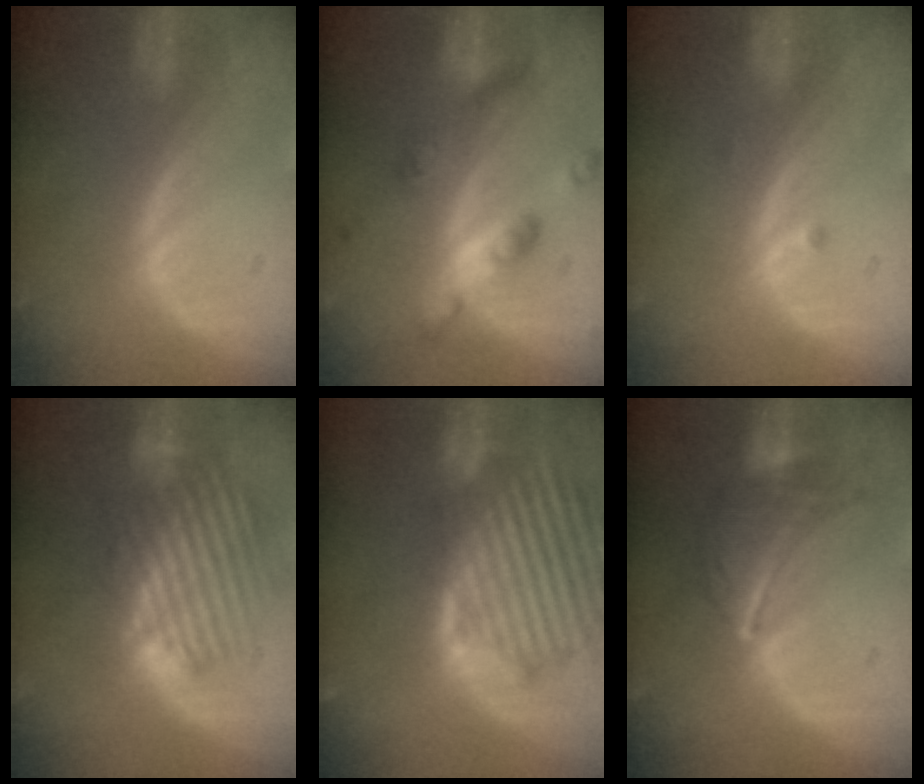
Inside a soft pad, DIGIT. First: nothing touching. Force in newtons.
{"total": 6.4, "press": 6.4, "slide": 0.4}
{"total": 0.9, "press": 0.7, "slide": 0.5}
{"total": 8.5, "press": 8.1, "slide": 2.5}
{"total": 13.5, "press": 11.7, "slide": 6.8}
{"total": 6.8, "press": 6.7, "slide": 1.4}